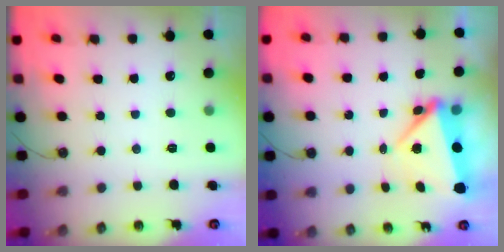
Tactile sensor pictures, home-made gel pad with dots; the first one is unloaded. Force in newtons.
{"total": 6.9, "press": 5.8, "slide": 3.7}